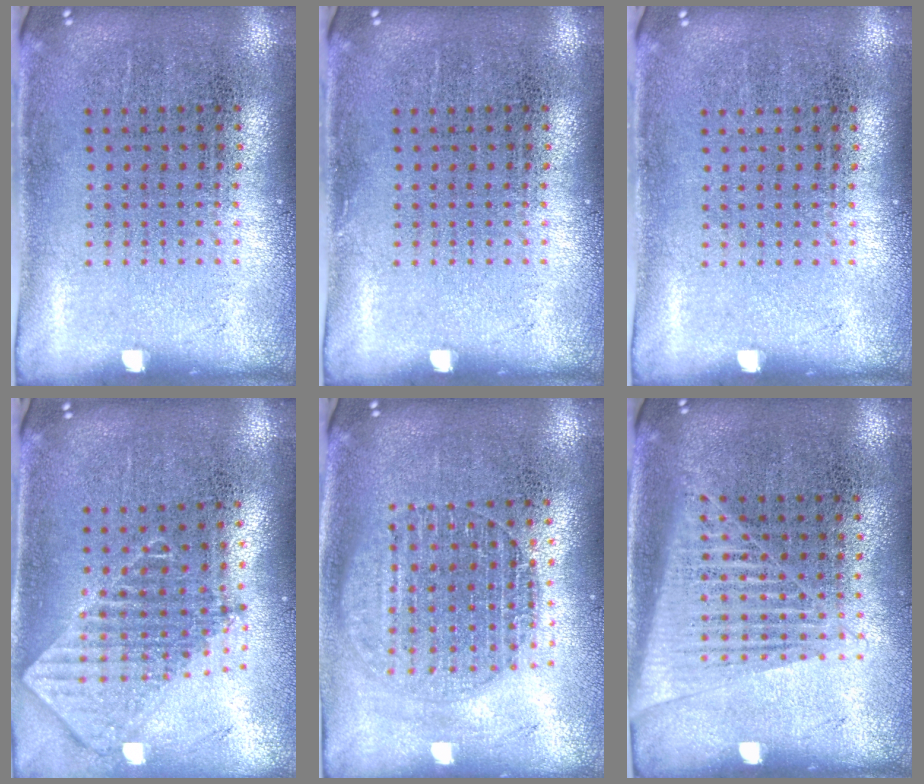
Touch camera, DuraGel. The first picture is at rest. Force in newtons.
{"total": 0.0}
{"total": 0.0}
{"total": 2.0, "press": 1.6, "slide": 1.2}
{"total": 1.6, "press": 1.4, "slide": 0.8}
{"total": 1.4, "press": 1.3, "slide": 0.7}